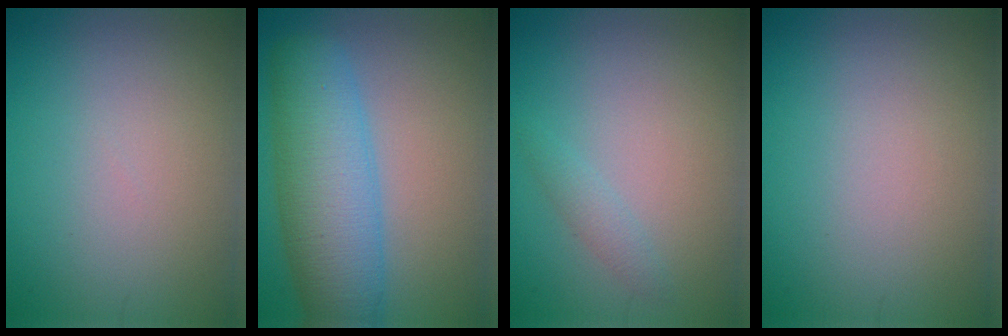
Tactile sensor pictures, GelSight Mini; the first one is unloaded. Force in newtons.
{"total": 8.1, "press": 8.1, "slide": 0.4}
{"total": 1.1, "press": 1.1, "slide": 0.1}
{"total": 0.0}